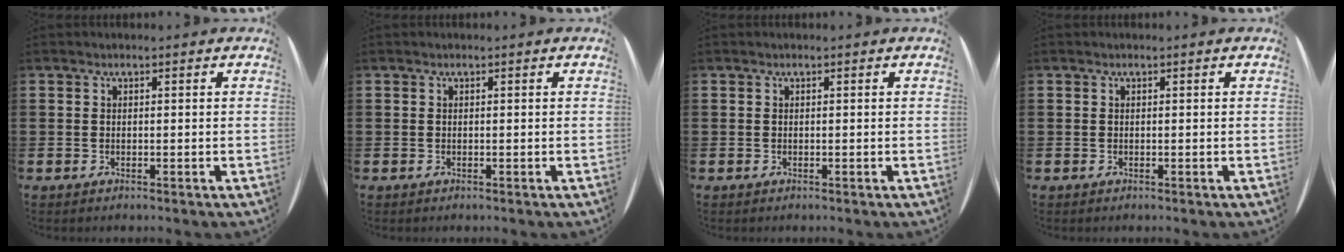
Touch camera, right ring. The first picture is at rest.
{"total": 0.0}
{"total": 0.0}
{"total": 0.0}